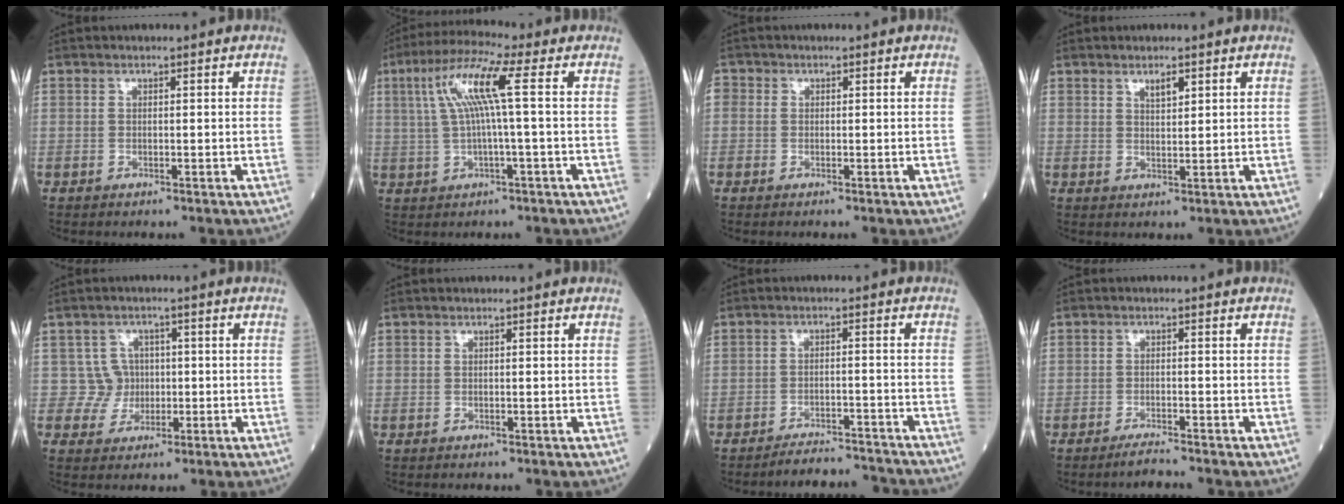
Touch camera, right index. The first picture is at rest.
{"total": 8.9, "force": [1.8, -0.3, 8.7], "torque": [-0.177, 0.025, 0.035]}
{"total": 1.9, "force": [-0.1, 1.8, 0.6], "torque": [-0.017, 0.008, -0.005]}
{"total": 2.1, "force": [1.4, 0.6, 1.5], "torque": [-0.029, -0.003, 0.026]}
{"total": 3.7, "force": [-0.1, 3.7, -0.3], "torque": [0.018, 0.008, -0.002]}
{"total": 0.0}
{"total": 7.4, "force": [-7.3, 0.2, 0.6], "torque": [-0.004, 0.003, -0.108]}
{"total": 2.1, "force": [-2.0, -0.5, 0.7], "torque": [-0.021, -0.010, -0.035]}